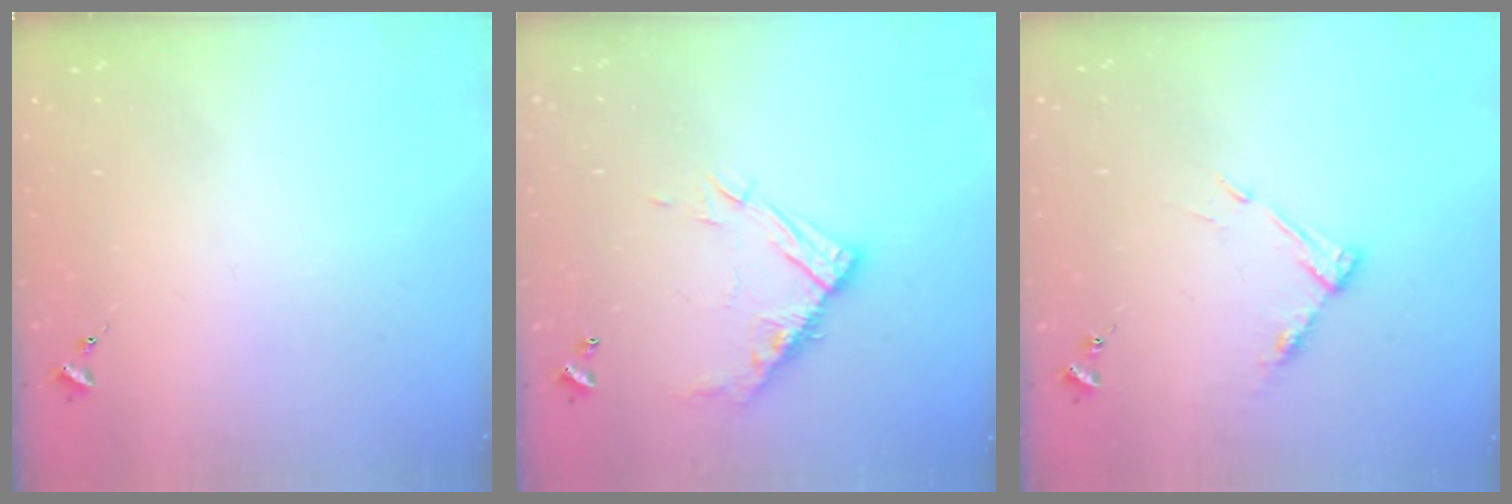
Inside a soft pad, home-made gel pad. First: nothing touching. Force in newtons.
{"total": 13.1, "press": 13.1, "slide": 1.1}
{"total": 8.1, "press": 8.1, "slide": 0.6}